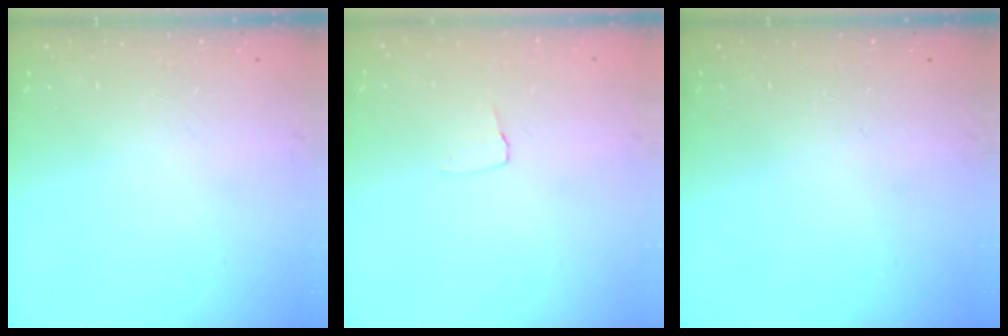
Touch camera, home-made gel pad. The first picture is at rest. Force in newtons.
{"total": 2.6, "press": 2.6, "slide": 0.2}
{"total": 0.0}